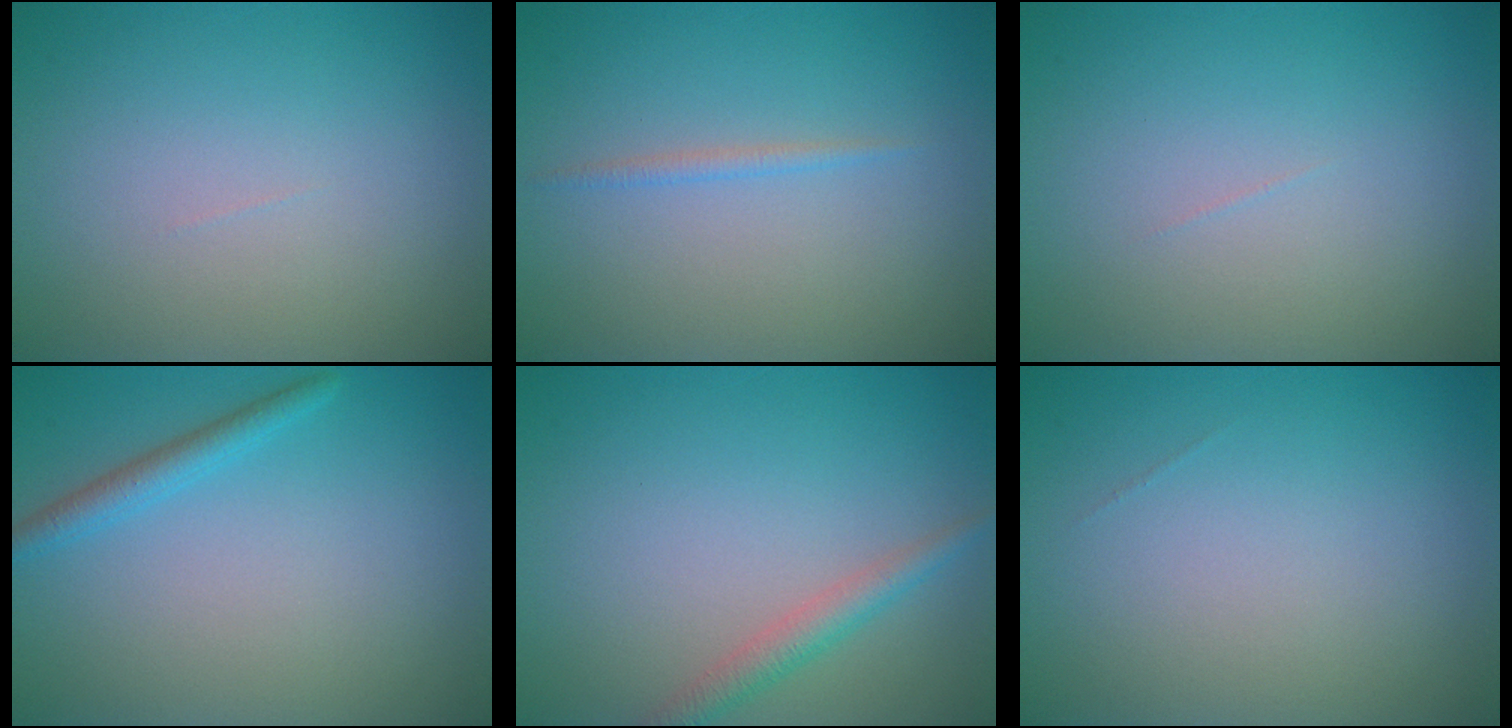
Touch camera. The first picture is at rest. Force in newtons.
{"total": 0.8, "press": 0.8, "slide": 0.0}
{"total": 0.0}
{"total": 1.9, "press": 1.9, "slide": 0.2}
{"total": 2.1, "press": 2.1, "slide": 0.0}
{"total": 0.0}